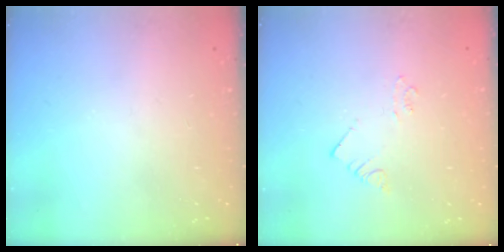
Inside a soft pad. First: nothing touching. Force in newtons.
{"total": 2.3, "press": 2.3, "slide": 0.1}